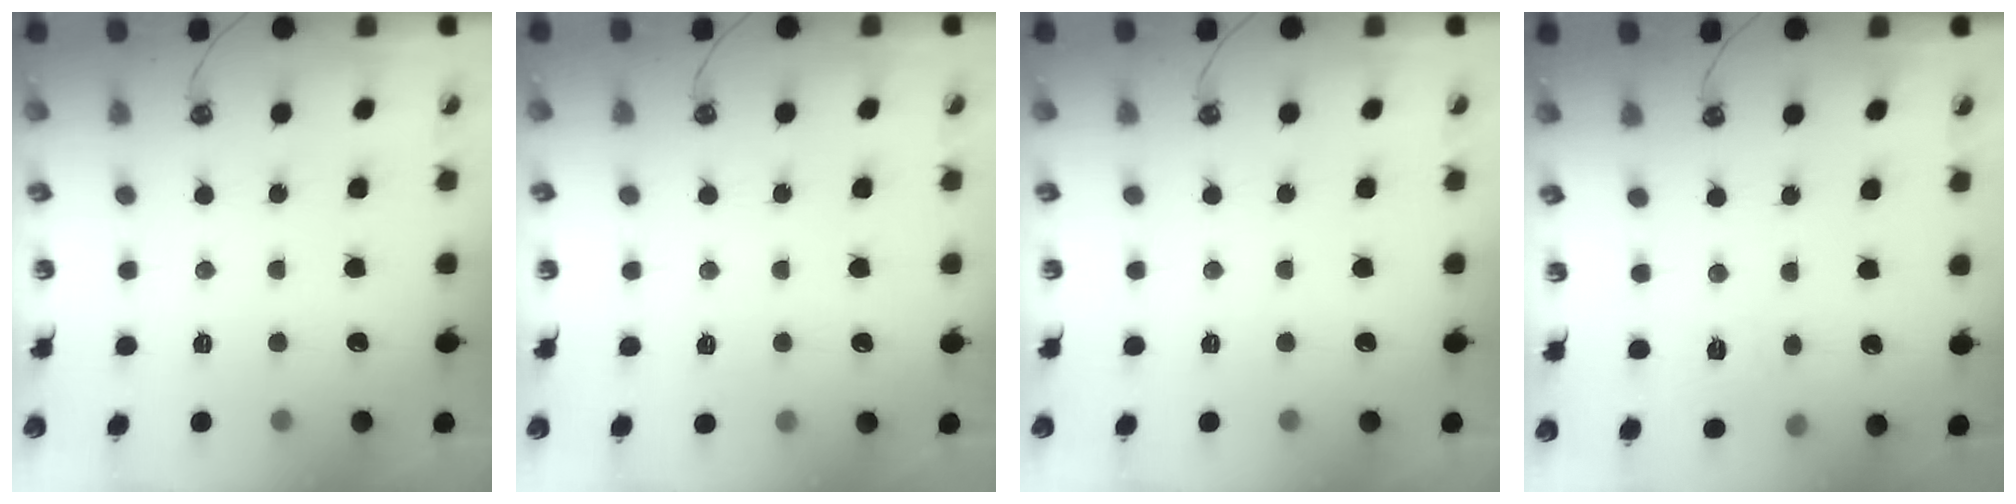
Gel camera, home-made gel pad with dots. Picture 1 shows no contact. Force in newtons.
{"total": 2.7, "press": 2.7, "slide": 0.3}
{"total": 0.0}
{"total": 4.4, "press": 4.3, "slide": 0.7}